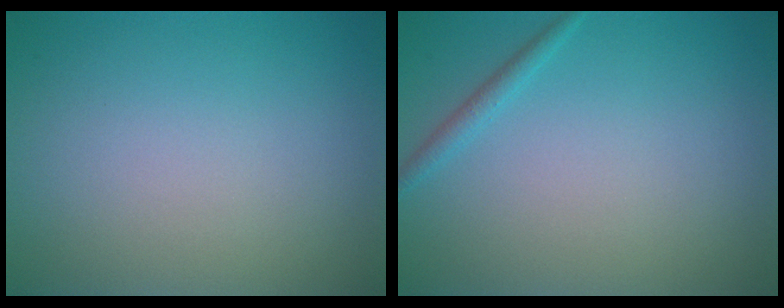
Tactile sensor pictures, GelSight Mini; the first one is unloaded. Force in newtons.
{"total": 1.1, "press": 1.1, "slide": 0.0}